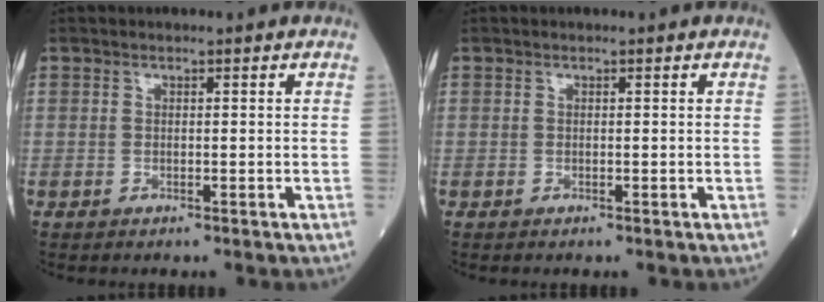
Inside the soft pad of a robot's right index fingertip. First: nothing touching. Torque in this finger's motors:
{"motor_torque": [0.00, 0.00, 0.00, -0.01]}